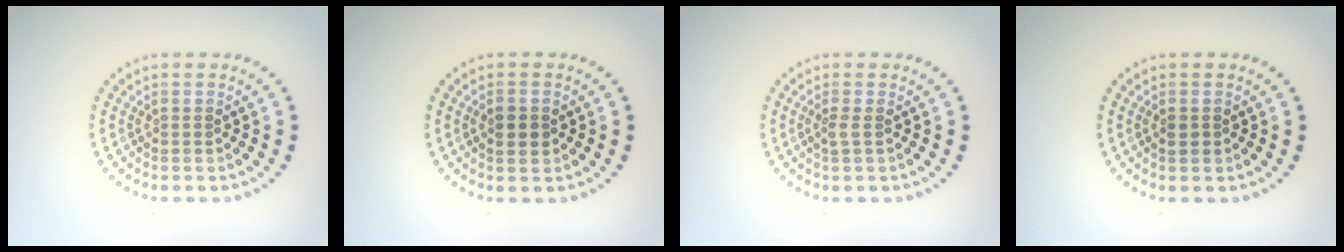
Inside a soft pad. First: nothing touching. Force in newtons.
{"total": 2.3, "press": 2.3, "slide": 0.0}
{"total": 1.0, "press": 0.8, "slide": 0.6}
{"total": 0.9, "press": 0.8, "slide": 0.2}